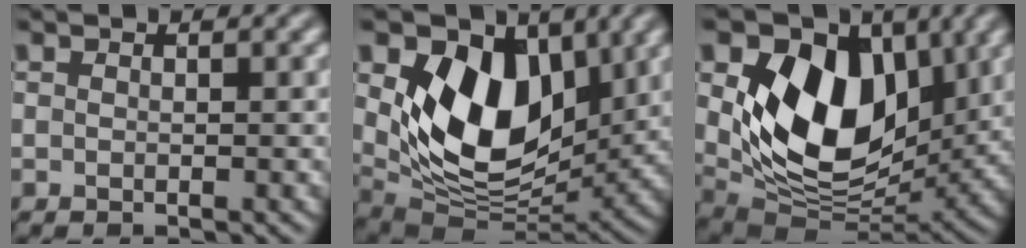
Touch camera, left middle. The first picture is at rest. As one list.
[{"total": 11.0, "force": [2.7, 7.0, 8.0], "torque": [-0.138, -0.017, 0.045]}, {"total": 12.4, "force": [2.8, 8.1, 8.9], "torque": [-0.145, -0.014, 0.048]}]